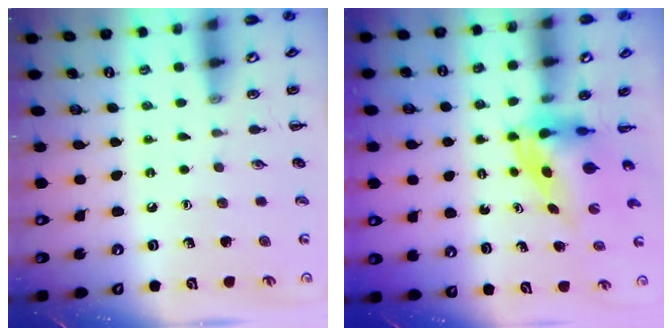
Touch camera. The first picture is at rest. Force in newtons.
{"total": 3.9, "press": 3.7, "slide": 1.1}